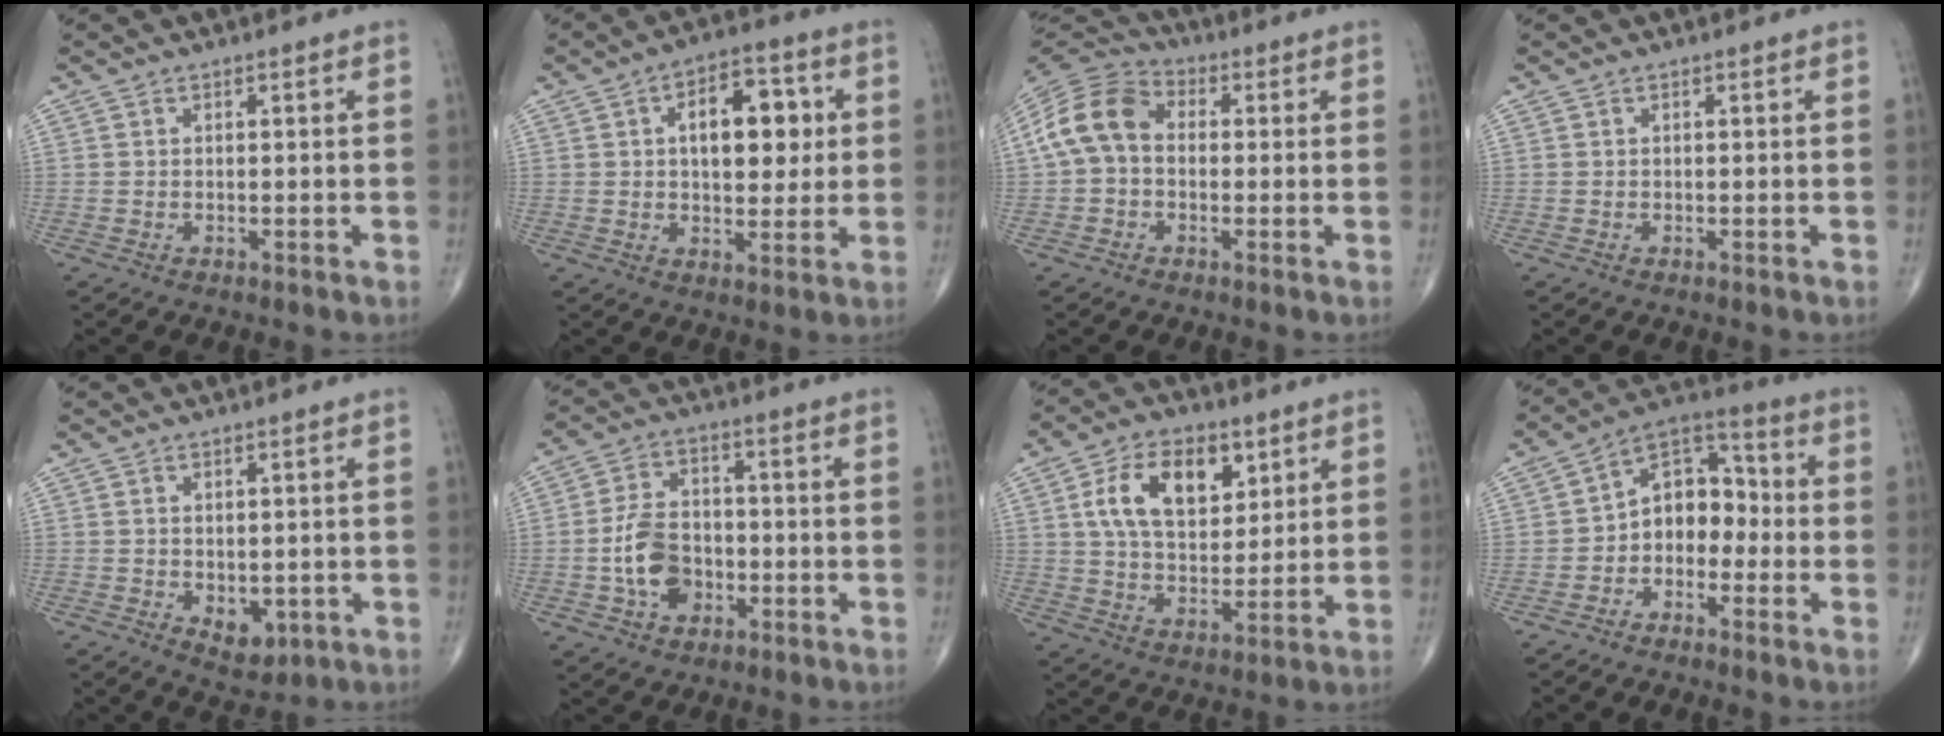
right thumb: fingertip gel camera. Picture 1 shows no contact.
{"total": 12.2, "force": [2.4, 6.7, 9.9], "torque": [-0.107, 0.006, 0.032]}
{"total": 10.9, "force": [0.3, 8.0, 7.4], "torque": [-0.137, 0.032, -0.010]}
{"total": 0.0}
{"total": 4.4, "force": [-0.9, 2.9, 3.2], "torque": [-0.026, -0.007, 0.000]}
{"total": 9.6, "force": [-2.4, 6.7, 6.4], "torque": [-0.098, 0.019, -0.046]}
{"total": 14.1, "force": [5.2, 8.3, 10.1], "torque": [-0.143, -0.015, 0.096]}
{"total": 9.8, "force": [-1.9, 7.0, 6.6], "torque": [-0.065, 0.046, -0.054]}